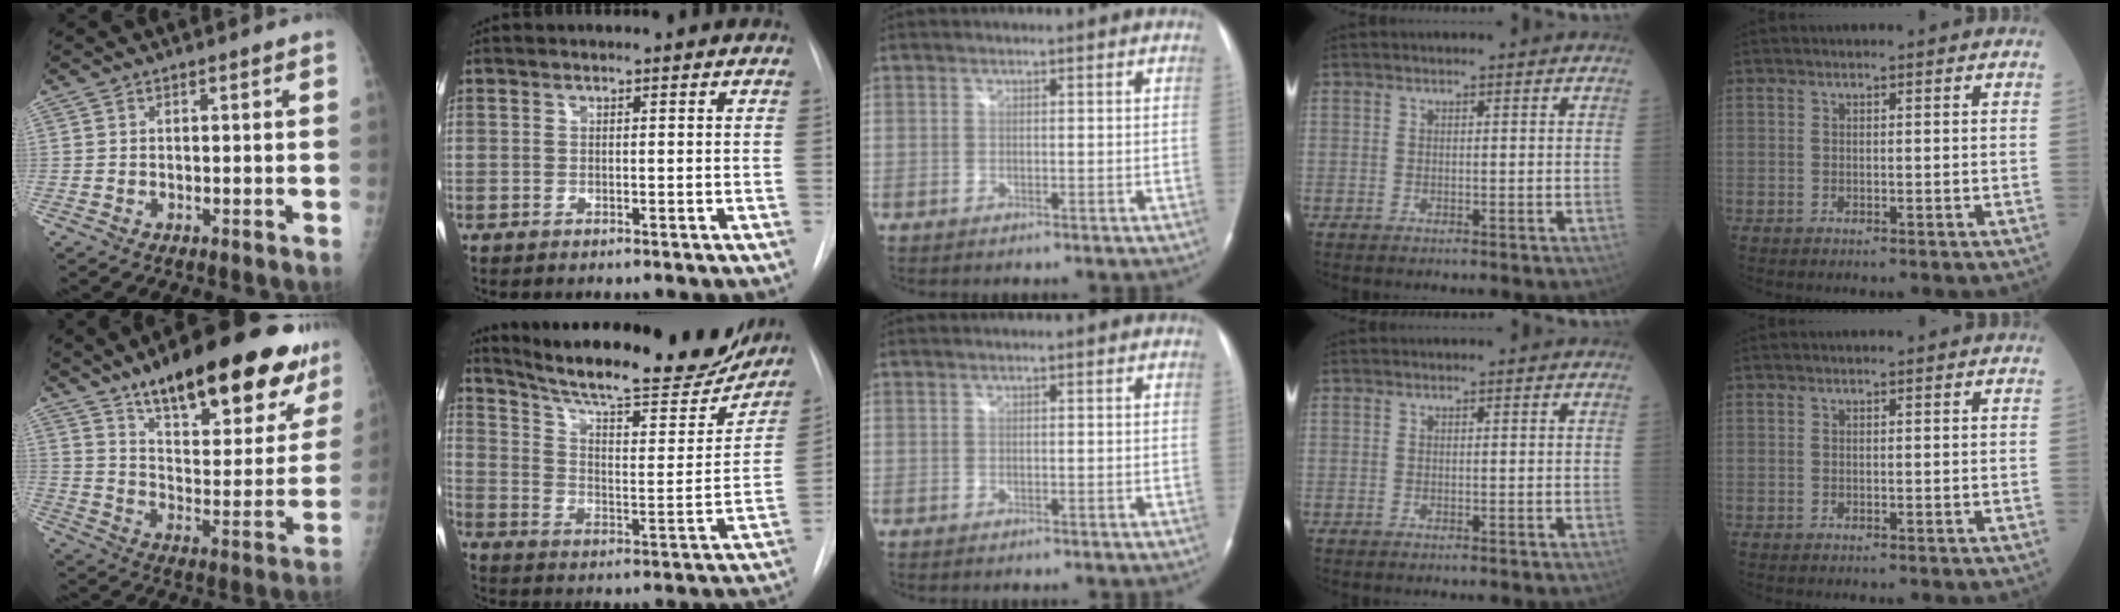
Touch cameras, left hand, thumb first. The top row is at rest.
{"thumb": {"total": 28.6, "force": [19.2, 9.3, 19.1], "torque": [-0.232, -0.066, 0.284]}, "index": {"total": 24.9, "force": [21.6, 4.3, 11.6], "torque": [-0.179, -0.039, 0.298]}}